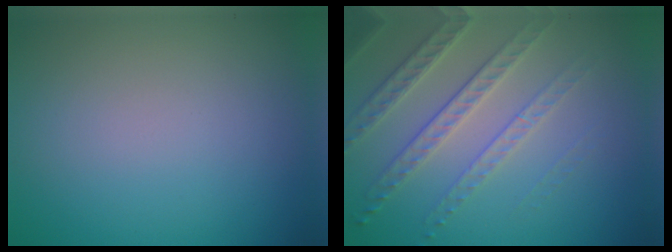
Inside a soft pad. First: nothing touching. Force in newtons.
{"total": 4.0, "press": 3.7, "slide": 1.6}